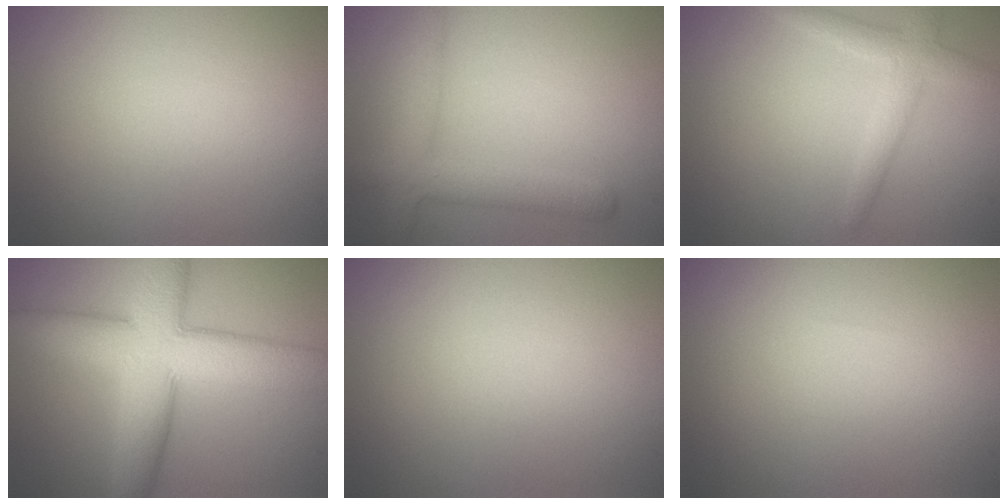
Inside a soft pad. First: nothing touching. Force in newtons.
{"total": 4.1, "press": 4.1, "slide": 0.2}
{"total": 2.6, "press": 2.6, "slide": 0.1}
{"total": 9.9, "press": 9.9, "slide": 0.3}
{"total": 0.0}
{"total": 0.0}